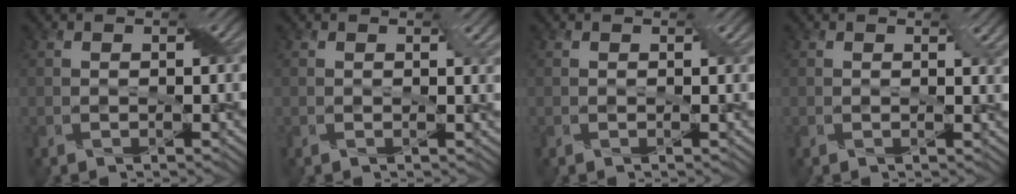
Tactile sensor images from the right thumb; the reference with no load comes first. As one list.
[{"total": 0.9, "force": [0.6, 0.3, 0.7], "torque": [-0.010, -0.004, 0.011]}, {"total": 0.0}, {"total": 1.6, "force": [0.9, 0.6, 1.2], "torque": [-0.017, -0.004, 0.017]}]